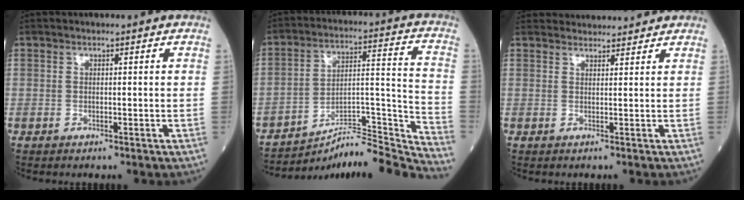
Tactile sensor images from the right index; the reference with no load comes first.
{"total": 20.0, "force": [-19.5, -1.4, 4.3], "torque": [-0.046, 0.038, -0.291]}
{"total": 7.2, "force": [7.1, 0.9, 0.9], "torque": [-0.010, 0.035, 0.088]}